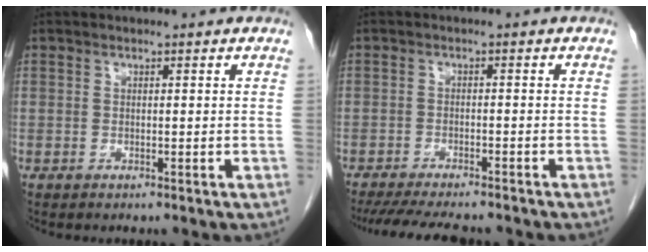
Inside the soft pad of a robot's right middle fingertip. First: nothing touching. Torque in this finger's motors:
{"motor_torque": [0.30, -0.18, 0.04, 0.03]}